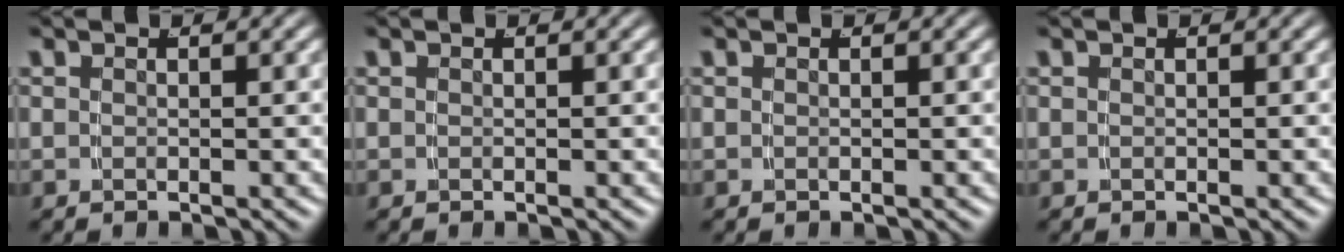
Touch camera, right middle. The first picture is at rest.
{"total": 0.0}
{"total": 0.0}
{"total": 0.0}